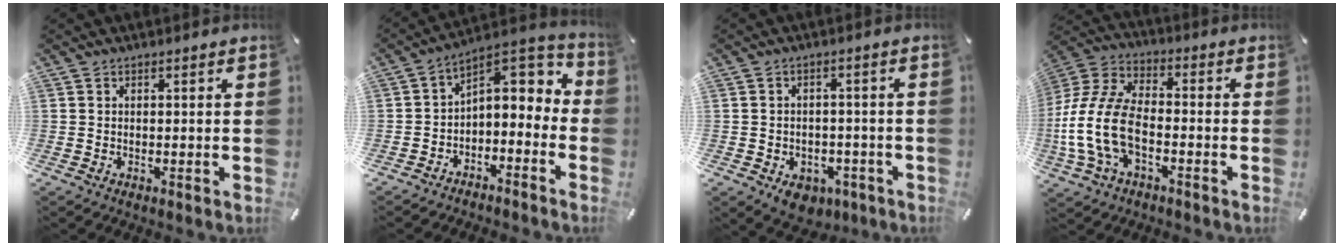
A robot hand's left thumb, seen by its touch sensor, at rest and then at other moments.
{"total": 6.6, "force": [1.3, 4.8, 4.4], "torque": [-0.048, -0.021, 0.017]}
{"total": 5.7, "force": [-2.7, 4.2, 2.6], "torque": [-0.036, 0.018, -0.045]}
{"total": 14.8, "force": [-4.6, 8.8, 11.0], "torque": [-0.250, 0.004, -0.087]}